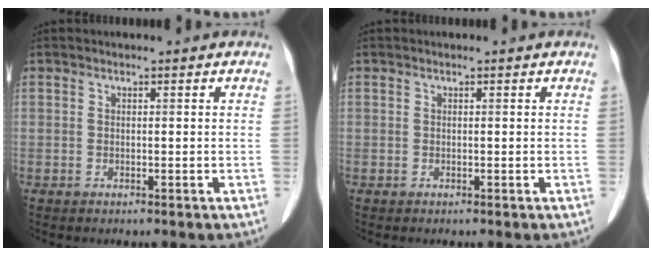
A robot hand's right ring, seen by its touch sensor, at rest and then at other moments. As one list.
[{"total": 0.0}]